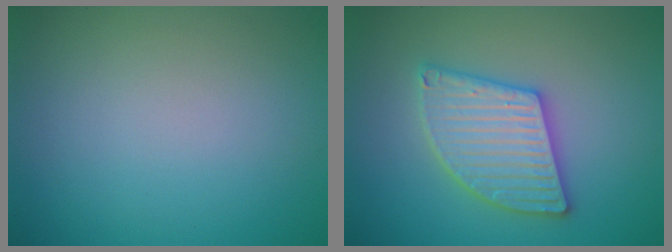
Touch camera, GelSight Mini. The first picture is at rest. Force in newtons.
{"total": 5.4, "press": 5.4, "slide": 0.7}